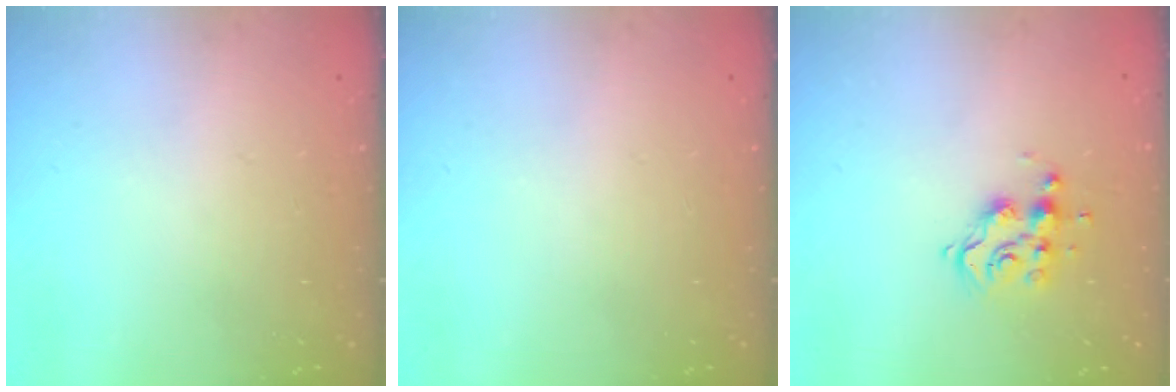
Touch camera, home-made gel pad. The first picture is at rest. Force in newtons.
{"total": 0.0}
{"total": 8.9, "press": 8.8, "slide": 0.8}